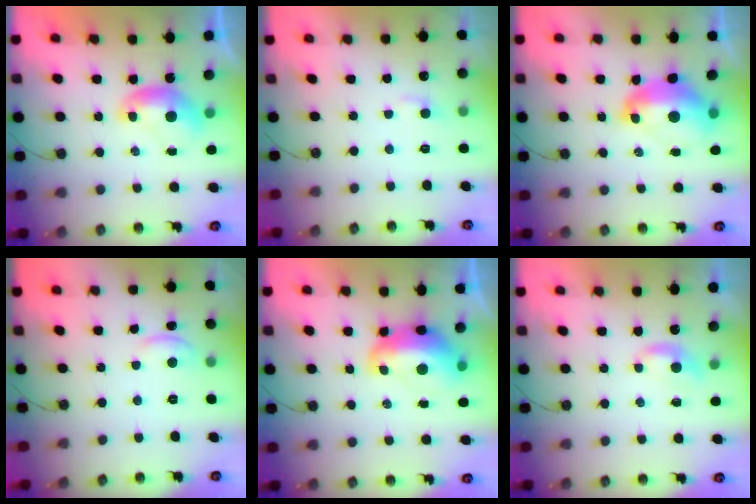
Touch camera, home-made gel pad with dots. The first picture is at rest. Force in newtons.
{"total": 2.5, "press": 2.4, "slide": 0.5}
{"total": 6.6, "press": 6.5, "slide": 1.1}
{"total": 0.8, "press": 0.6, "slide": 0.5}
{"total": 5.6, "press": 5.5, "slide": 1.0}
{"total": 1.2, "press": 1.2, "slide": 0.4}